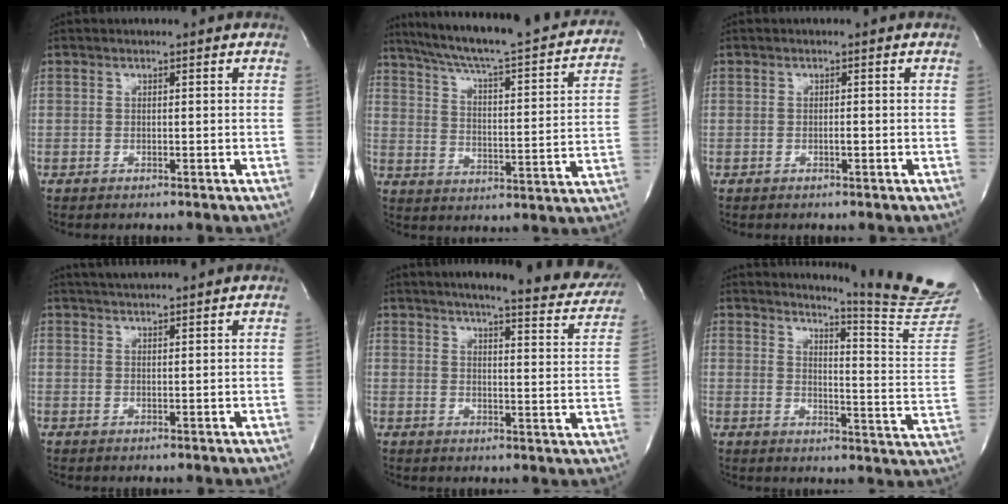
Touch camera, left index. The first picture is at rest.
{"total": 27.4, "force": [23.4, 3.6, 13.8], "torque": [-0.209, -0.032, 0.298]}
{"total": 0.7, "force": [-0.6, 0.0, 0.4], "torque": [-0.005, -0.003, -0.012]}
{"total": 6.6, "force": [6.0, 0.1, 2.7], "torque": [-0.046, 0.027, 0.084]}
{"total": 20.0, "force": [17.2, 2.8, 9.9], "torque": [-0.125, -0.039, 0.192]}
{"total": 15.8, "force": [15.1, -2.5, 4.1], "torque": [-0.065, -0.148, 0.172]}